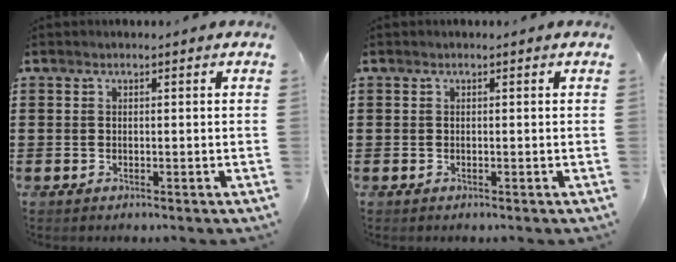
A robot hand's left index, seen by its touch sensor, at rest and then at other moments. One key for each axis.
{"total": 0.0}